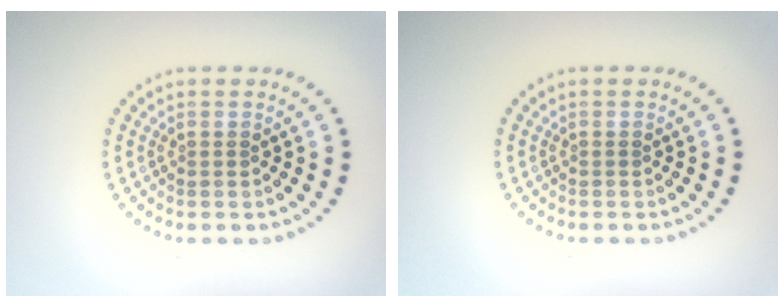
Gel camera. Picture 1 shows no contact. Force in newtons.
{"total": 0.0}